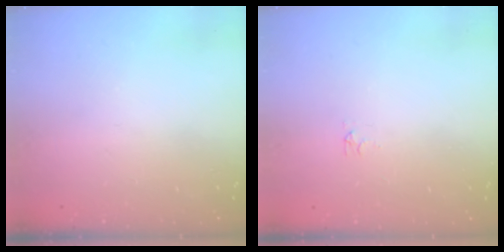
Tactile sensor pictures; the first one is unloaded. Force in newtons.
{"total": 2.9, "press": 2.9, "slide": 0.5}